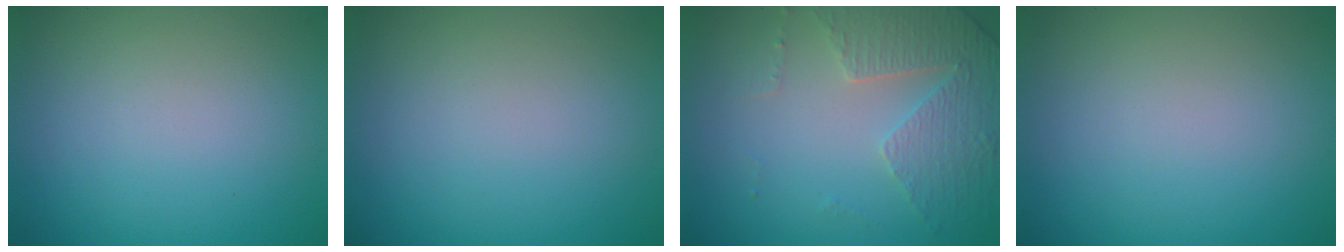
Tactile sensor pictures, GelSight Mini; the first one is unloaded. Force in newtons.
{"total": 0.0}
{"total": 4.7, "press": 3.4, "slide": 3.3}
{"total": 0.0}